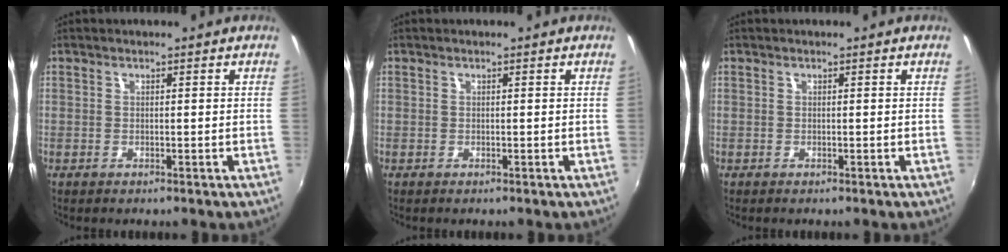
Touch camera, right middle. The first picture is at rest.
{"total": 0.0}
{"total": 0.0}